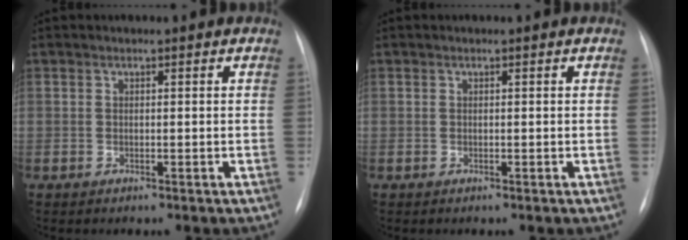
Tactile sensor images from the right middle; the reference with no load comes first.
{"total": 0.0}